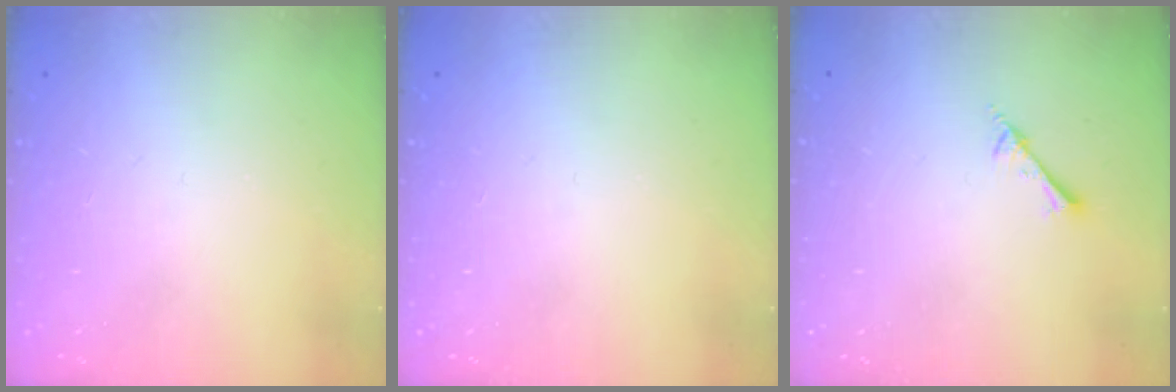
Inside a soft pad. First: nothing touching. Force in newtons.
{"total": 0.0}
{"total": 2.6, "press": 2.6, "slide": 0.3}